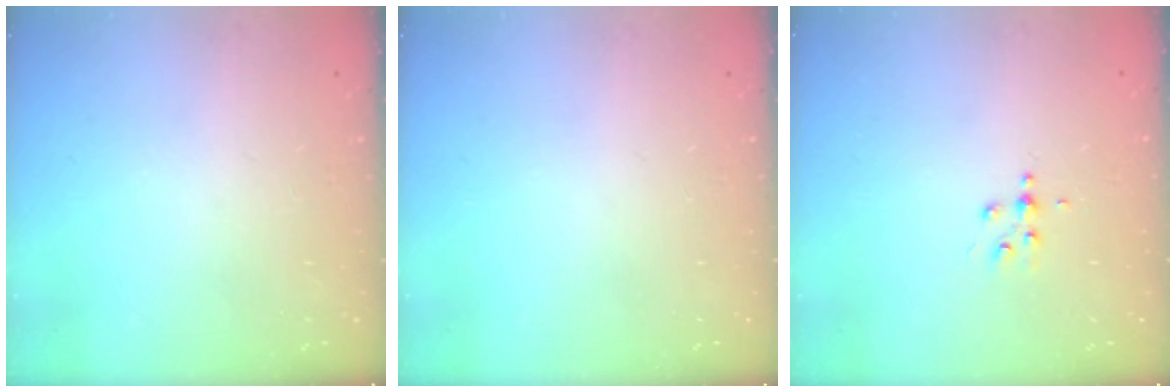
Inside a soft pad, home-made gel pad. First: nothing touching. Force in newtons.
{"total": 0.0}
{"total": 4.4, "press": 3.9, "slide": 2.0}